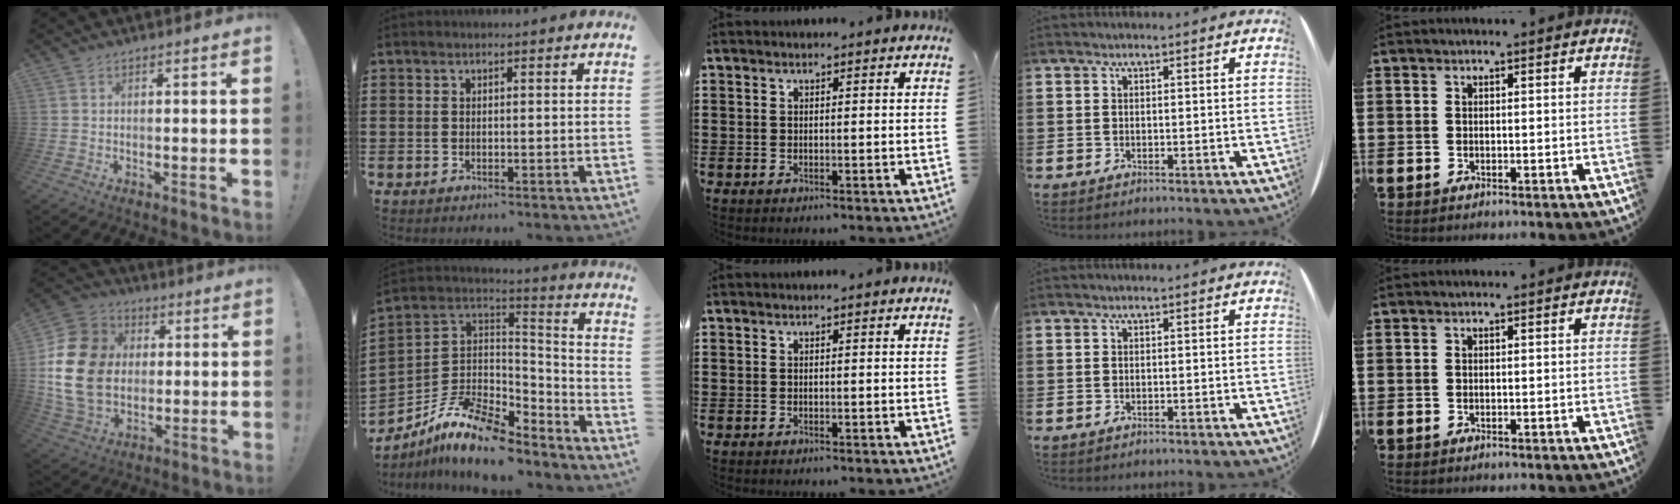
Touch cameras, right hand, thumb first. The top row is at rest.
{"thumb": {"total": 19.9, "force": [1.4, 15.6, 12.2], "torque": [-0.223, 0.012, 0.034]}, "index": {"total": 11.3, "force": [-8.3, 4.5, 6.2], "torque": [-0.139, 0.021, -0.162]}}